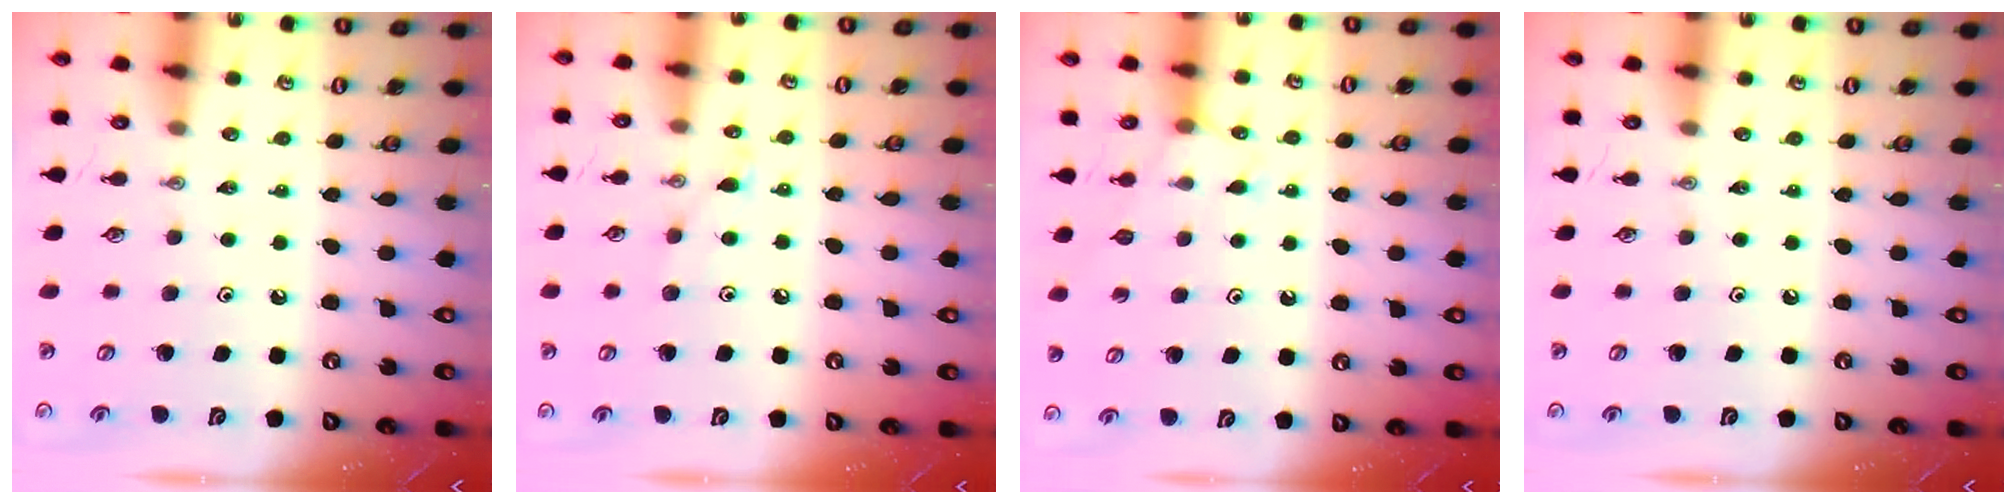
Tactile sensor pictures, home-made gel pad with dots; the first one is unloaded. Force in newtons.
{"total": 6.7, "press": 6.6, "slide": 0.8}
{"total": 5.3, "press": 5.2, "slide": 0.6}
{"total": 0.0}